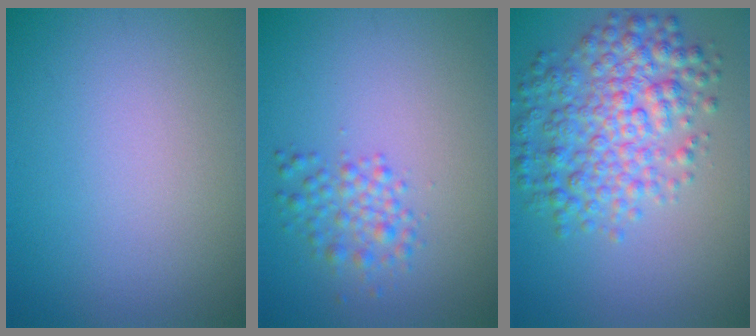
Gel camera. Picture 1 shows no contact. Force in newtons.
{"total": 2.3, "press": 2.3, "slide": 0.1}
{"total": 6.5, "press": 6.5, "slide": 0.1}